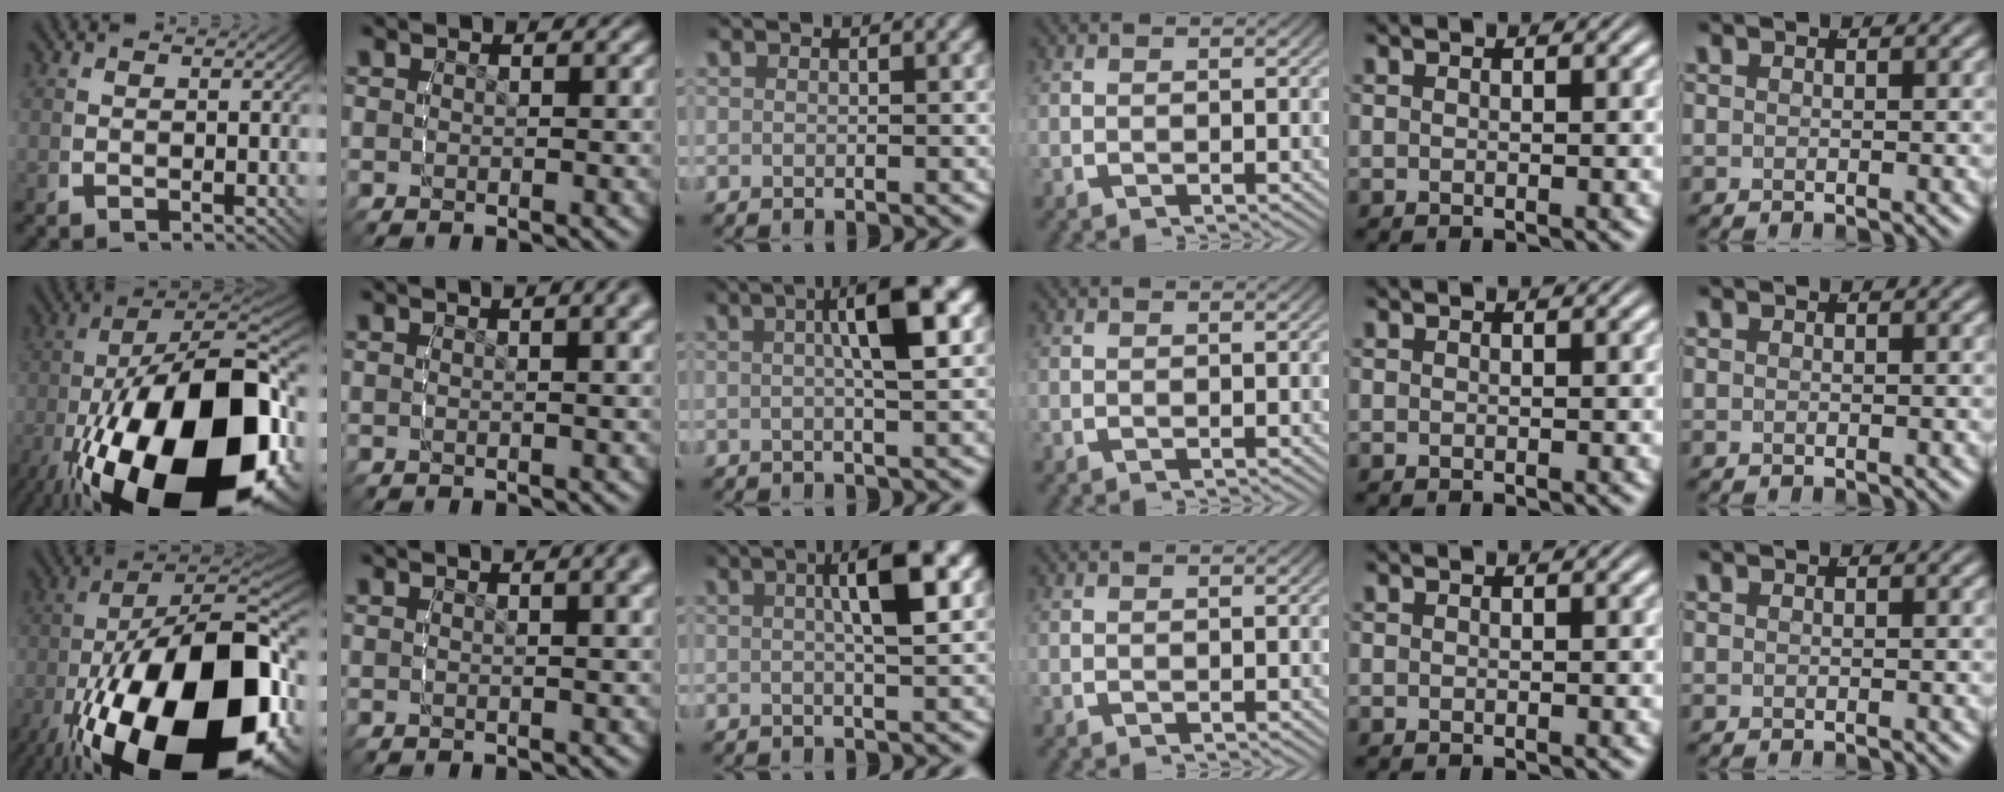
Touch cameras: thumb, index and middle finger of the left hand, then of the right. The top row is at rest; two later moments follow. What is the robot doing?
{"motion": "lift_and_place", "object": "screwdriver"}